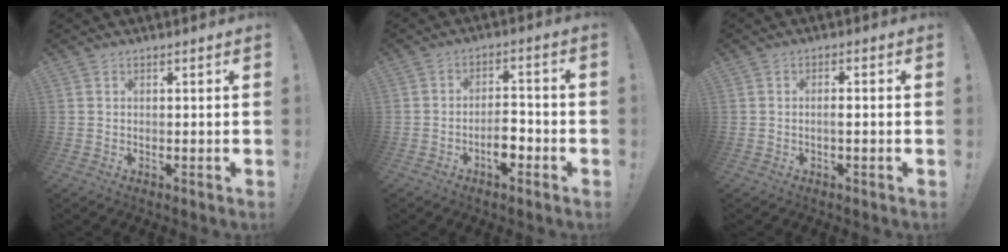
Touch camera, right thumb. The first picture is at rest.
{"total": 6.7, "force": [-3.3, 3.0, 5.0], "torque": [-0.077, 0.012, -0.058]}
{"total": 2.1, "force": [-0.8, 0.3, 1.9], "torque": [-0.034, 0.004, -0.015]}